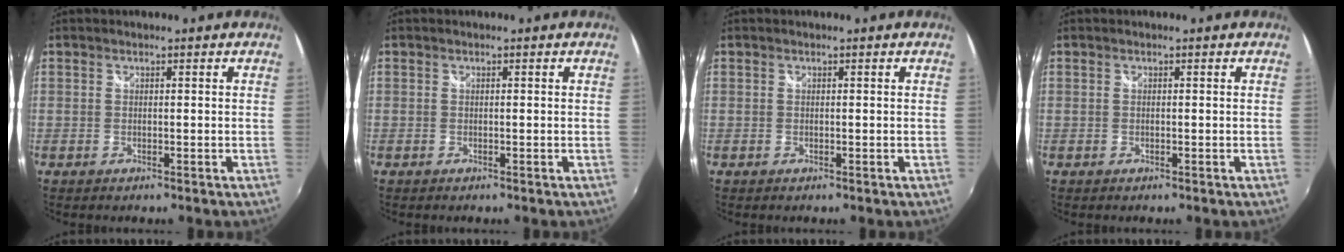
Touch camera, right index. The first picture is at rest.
{"total": 0.0}
{"total": 0.0}
{"total": 0.0}